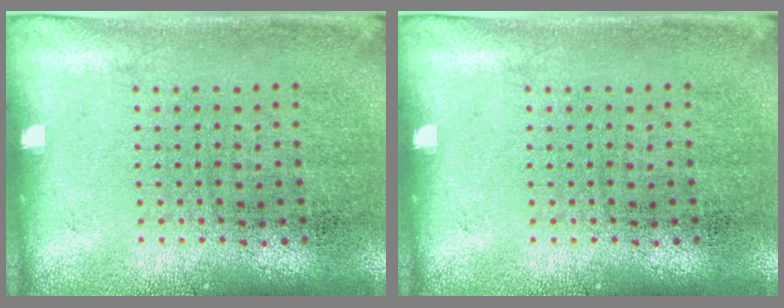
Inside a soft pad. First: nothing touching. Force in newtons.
{"total": 0.0}